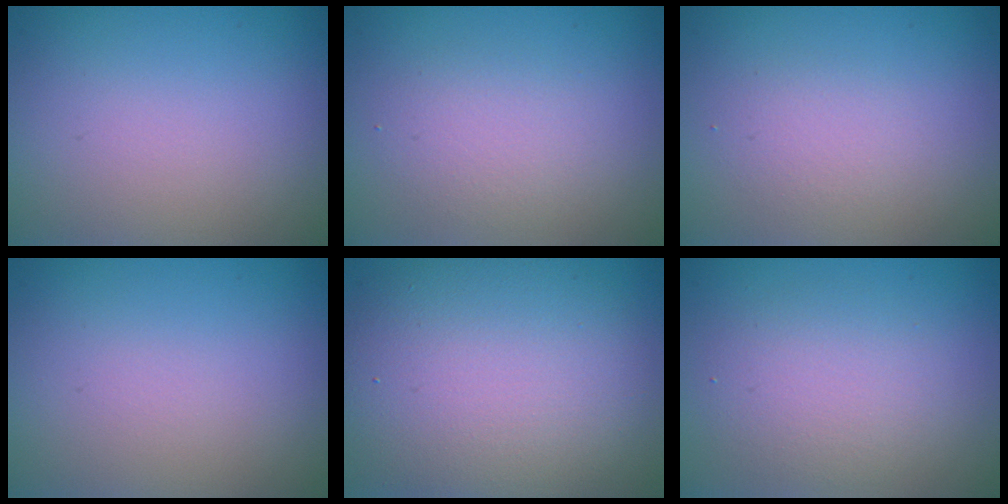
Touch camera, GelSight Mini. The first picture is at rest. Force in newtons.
{"total": 2.4, "press": 2.4, "slide": 0.4}
{"total": 1.6, "press": 1.6, "slide": 0.3}
{"total": 0.0}
{"total": 9.6, "press": 9.6, "slide": 0.2}
{"total": 3.2, "press": 3.2, "slide": 0.2}